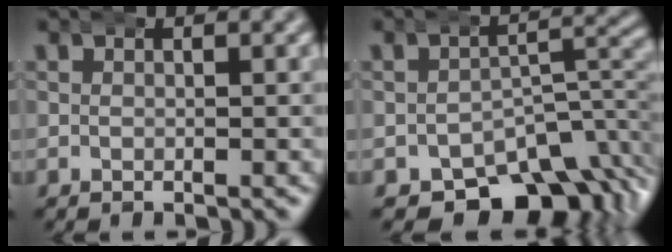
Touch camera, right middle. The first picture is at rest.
{"total": 12.0, "force": [-7.1, 7.0, 6.7], "torque": [-0.073, -0.009, -0.107]}